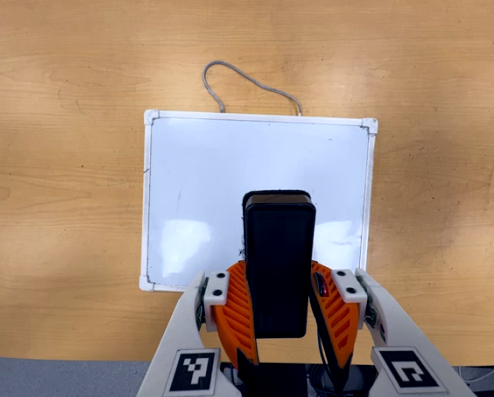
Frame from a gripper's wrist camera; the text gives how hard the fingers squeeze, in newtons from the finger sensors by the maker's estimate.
{"total": 6.2, "left": 5.5, "right": 6.9}